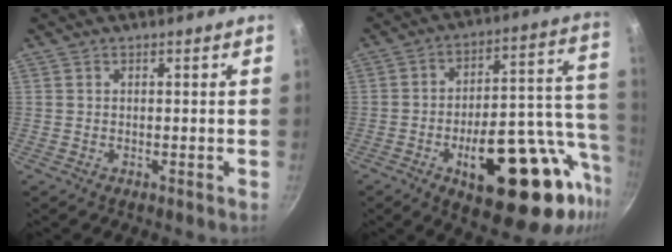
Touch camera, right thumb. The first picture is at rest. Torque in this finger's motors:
{"motor_torque": [2.86, 2.15, 2.10, -0.67, 0.33]}